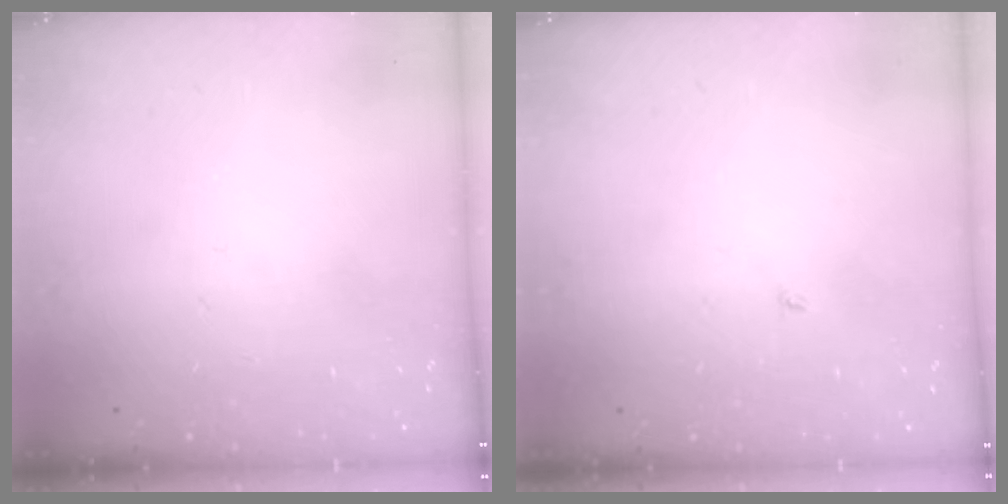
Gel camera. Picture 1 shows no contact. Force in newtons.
{"total": 1.9, "press": 1.9, "slide": 0.2}